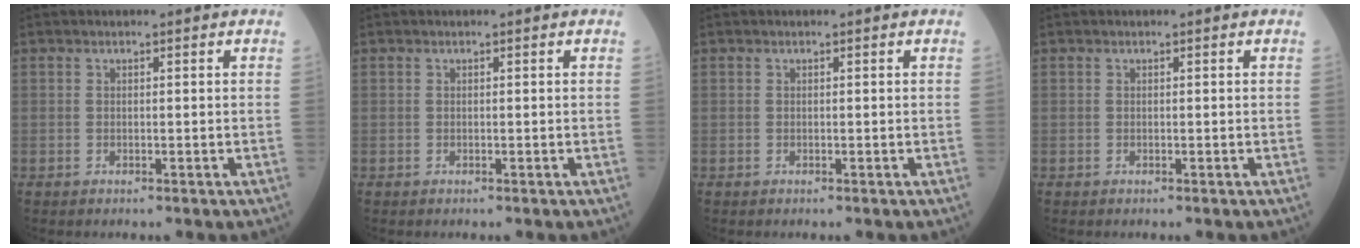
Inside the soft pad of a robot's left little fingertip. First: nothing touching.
{"total": 0.0}
{"total": 0.0}
{"total": 0.0}